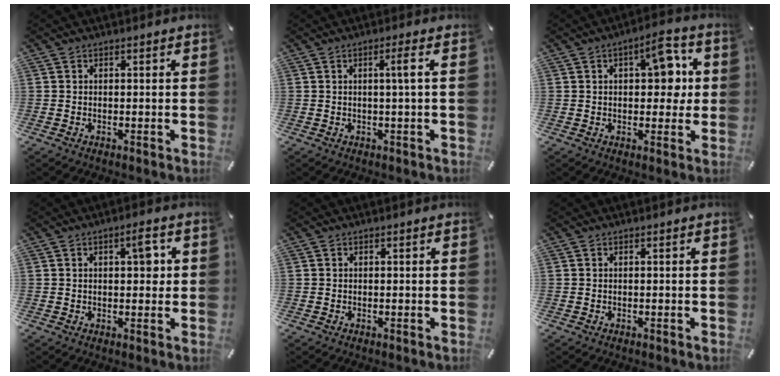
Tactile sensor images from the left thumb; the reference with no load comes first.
{"total": 3.7, "force": [0.6, 0.0, 3.7], "torque": [-0.071, -0.001, 0.006]}
{"total": 10.1, "force": [2.3, 5.5, 8.2], "torque": [-0.100, -0.004, 0.032]}
{"total": 5.4, "force": [1.2, 2.5, 4.6], "torque": [-0.050, -0.006, 0.009]}
{"total": 0.0}
{"total": 0.0}